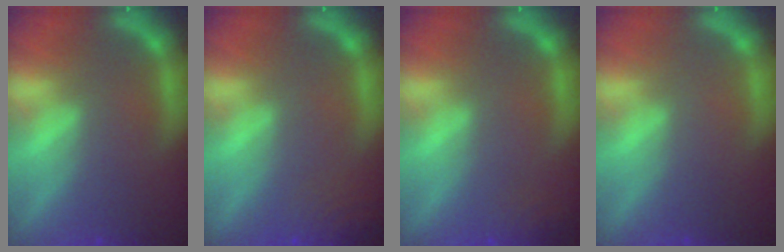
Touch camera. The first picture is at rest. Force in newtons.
{"total": 6.5}
{"total": 3.0}
{"total": 0.0}